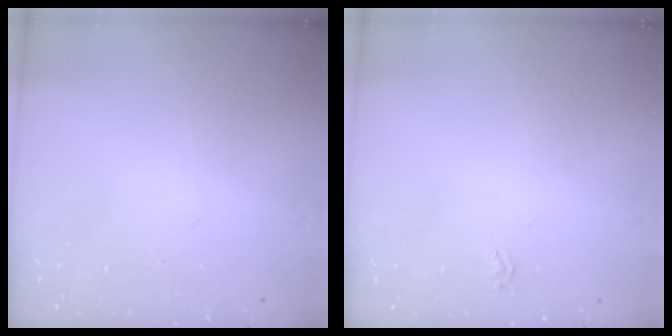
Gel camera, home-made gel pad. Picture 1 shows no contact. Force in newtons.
{"total": 1.6, "press": 1.6, "slide": 0.4}